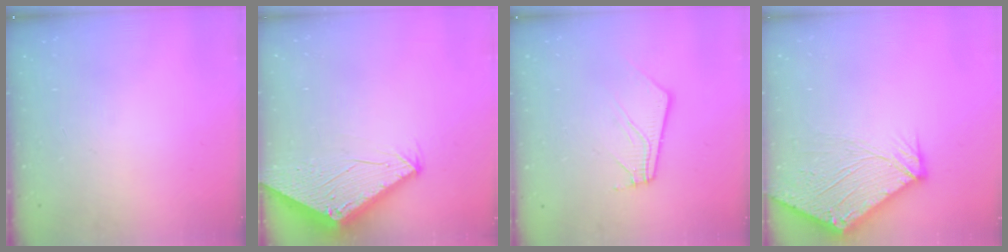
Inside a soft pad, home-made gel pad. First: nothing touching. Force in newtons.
{"total": 2.8, "press": 2.8, "slide": 0.1}
{"total": 5.5, "press": 5.5, "slide": 0.4}
{"total": 9.6, "press": 9.5, "slide": 1.2}